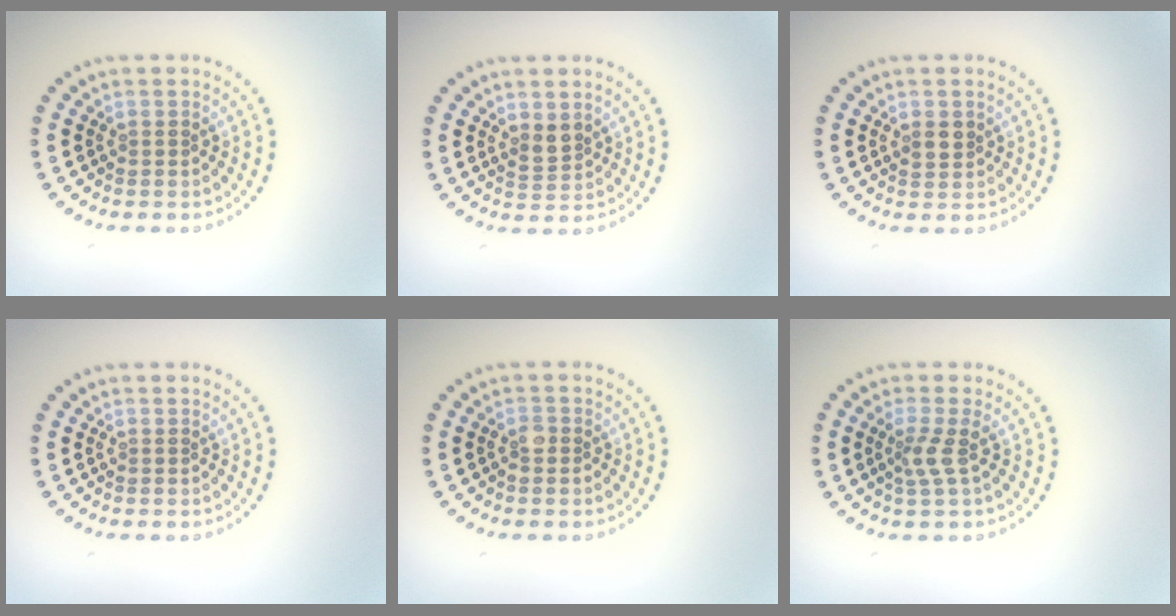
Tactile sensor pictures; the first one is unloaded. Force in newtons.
{"total": 1.7, "press": 1.4, "slide": 1.0}
{"total": 1.4, "press": 1.3, "slide": 0.4}
{"total": 0.0}
{"total": 1.0, "press": 0.9, "slide": 0.4}
{"total": 2.0, "press": 1.4, "slide": 1.4}